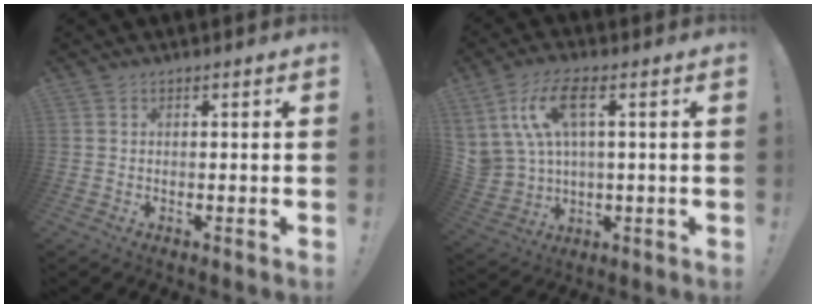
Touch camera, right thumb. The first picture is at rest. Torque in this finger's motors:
{"motor_torque": [0.29, 0.31, 0.55, 0.37, 0.11]}